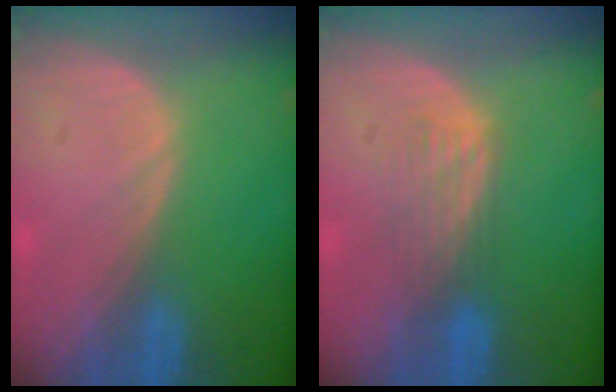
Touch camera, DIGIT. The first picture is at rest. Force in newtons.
{"total": 4.3, "press": 3.6, "slide": 2.3}